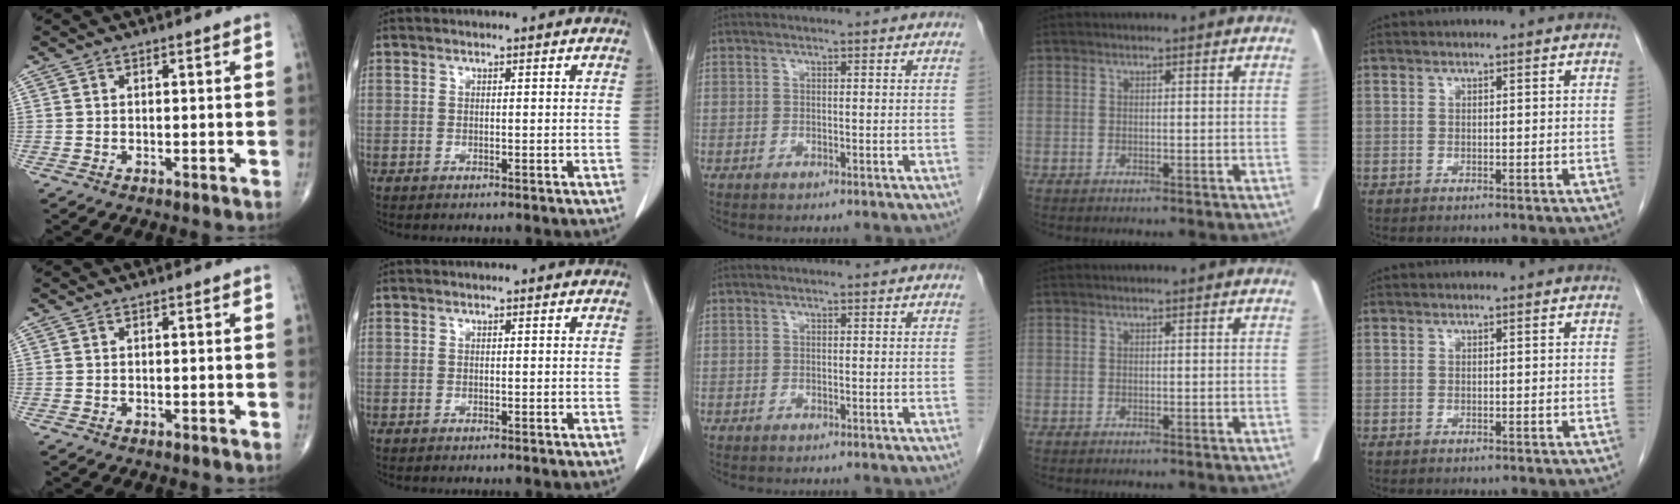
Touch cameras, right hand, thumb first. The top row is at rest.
{}